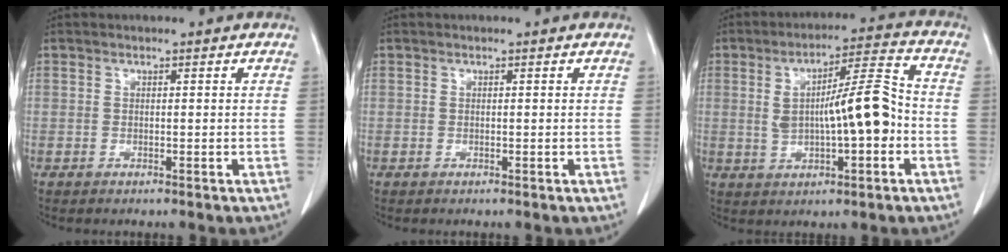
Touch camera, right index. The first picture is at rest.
{"total": 0.0}
{"total": 10.9, "force": [-0.6, 2.2, 10.7], "torque": [-0.177, 0.022, -0.007]}